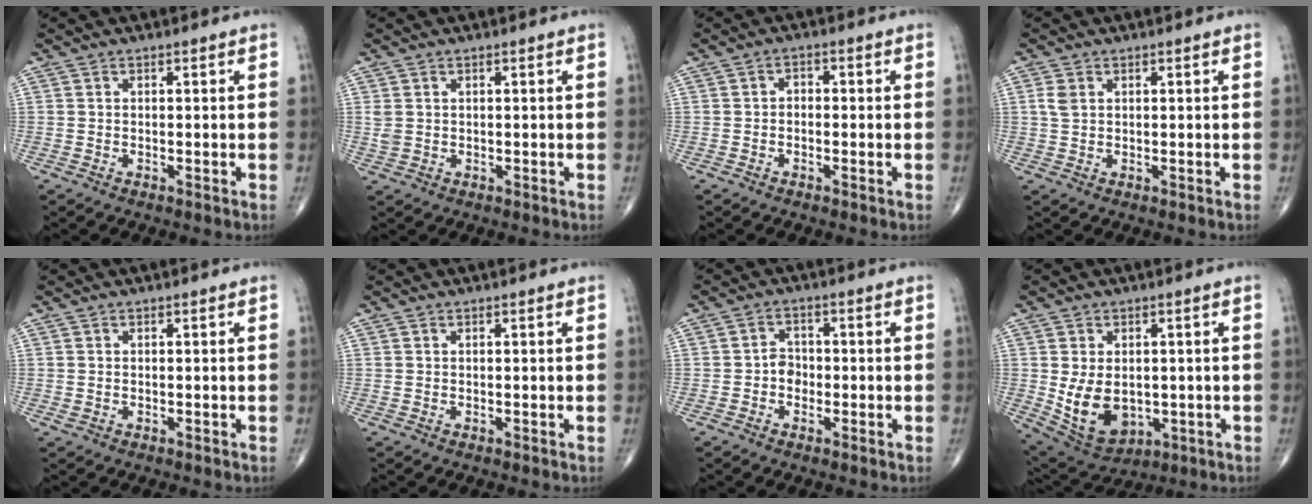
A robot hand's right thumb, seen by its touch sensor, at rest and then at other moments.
{"total": 1.9, "force": [0.3, 1.5, 1.1], "torque": [-0.026, 0.001, 0.012]}
{"total": 1.6, "force": [-0.4, 1.2, 1.0], "torque": [-0.002, 0.009, -0.014]}
{"total": 2.3, "force": [0.7, 1.6, 1.5], "torque": [-0.033, 0.004, 0.017]}
{"total": 0.6, "force": [0.0, 0.5, 0.3], "torque": [-0.009, 0.004, 0.004]}
{"total": 0.0}
{"total": 3.1, "force": [-0.8, 2.6, 1.4], "torque": [-0.005, 0.012, -0.022]}
{"total": 10.8, "force": [-0.9, 7.5, 7.7], "torque": [-0.115, -0.006, 0.010]}